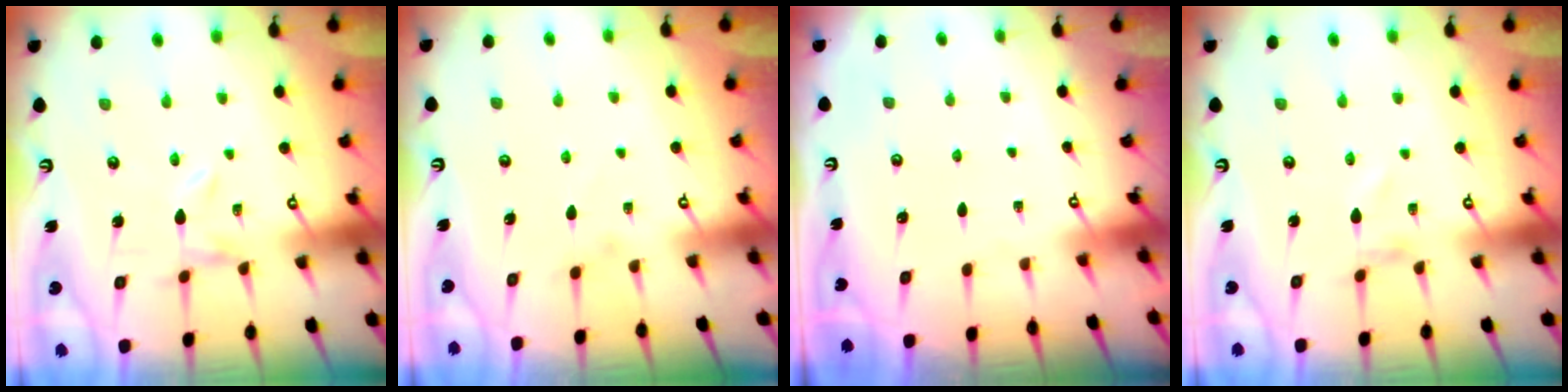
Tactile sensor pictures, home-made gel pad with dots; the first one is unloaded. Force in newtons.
{"total": 1.4, "press": 1.4, "slide": 0.3}
{"total": 0.0}
{"total": 0.0}